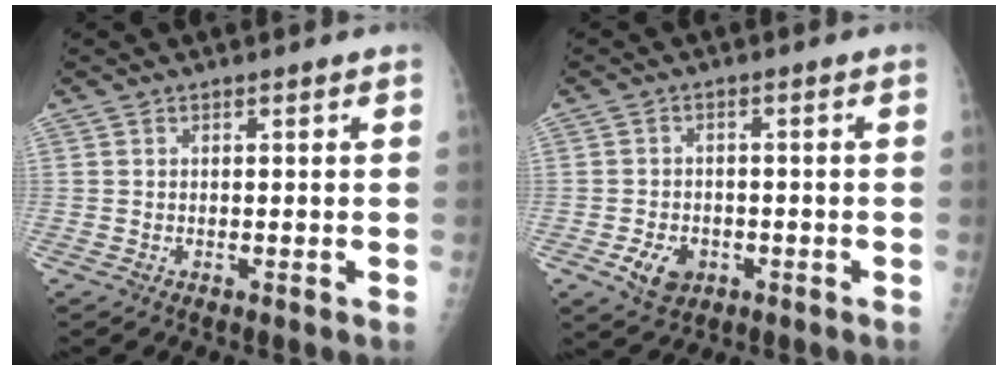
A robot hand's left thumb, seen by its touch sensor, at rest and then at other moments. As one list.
[{"total": 5.3, "force": [-2.1, 3.9, 2.9], "torque": [-0.041, 0.007, -0.026]}]